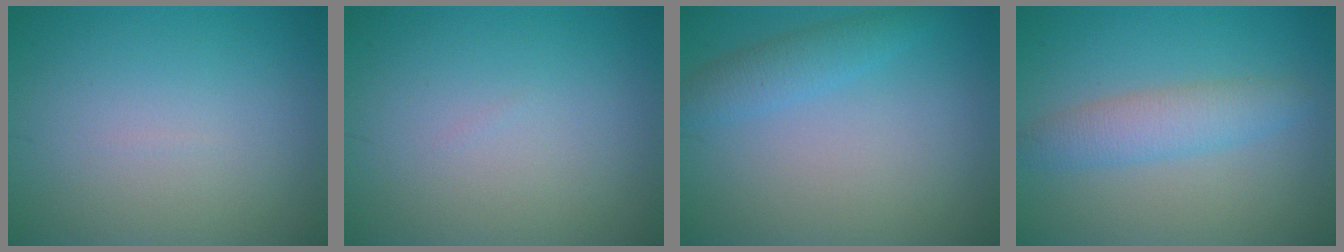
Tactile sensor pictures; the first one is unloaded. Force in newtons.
{"total": 0.0}
{"total": 2.2, "press": 2.2, "slide": 0.2}
{"total": 3.3, "press": 3.3, "slide": 0.1}